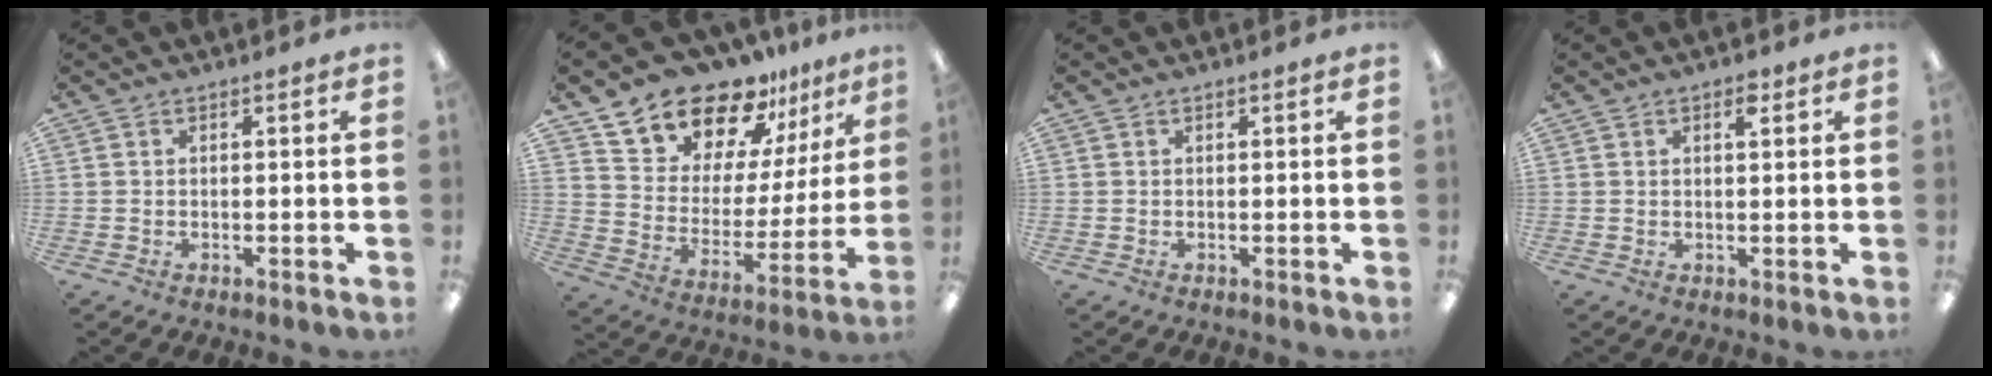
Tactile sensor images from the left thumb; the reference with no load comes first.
{"total": 17.4, "force": [15.1, 7.9, 3.5], "torque": [-0.083, -0.128, 0.276]}
{"total": 0.0}
{"total": 2.2, "force": [1.4, 0.8, 1.6], "torque": [-0.018, -0.004, 0.019]}